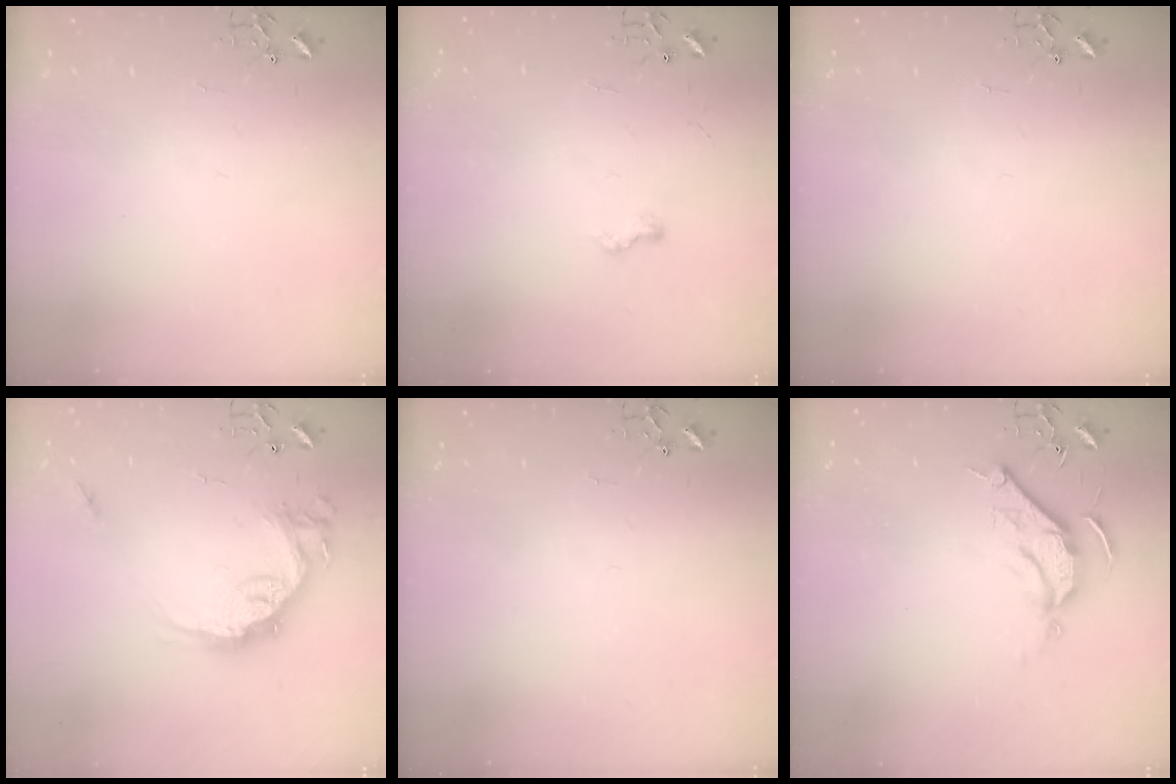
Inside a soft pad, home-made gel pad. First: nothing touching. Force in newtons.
{"total": 6.0, "press": 6.0, "slide": 0.7}
{"total": 0.0}
{"total": 16.6, "press": 16.6, "slide": 0.9}
{"total": 0.0}
{"total": 9.1, "press": 9.1, "slide": 0.1}